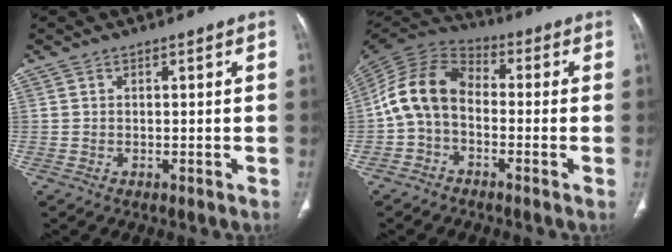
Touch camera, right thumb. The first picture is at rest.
{"total": 10.8, "force": [-1.5, 7.5, 7.7], "torque": [-0.142, 0.036, -0.046]}